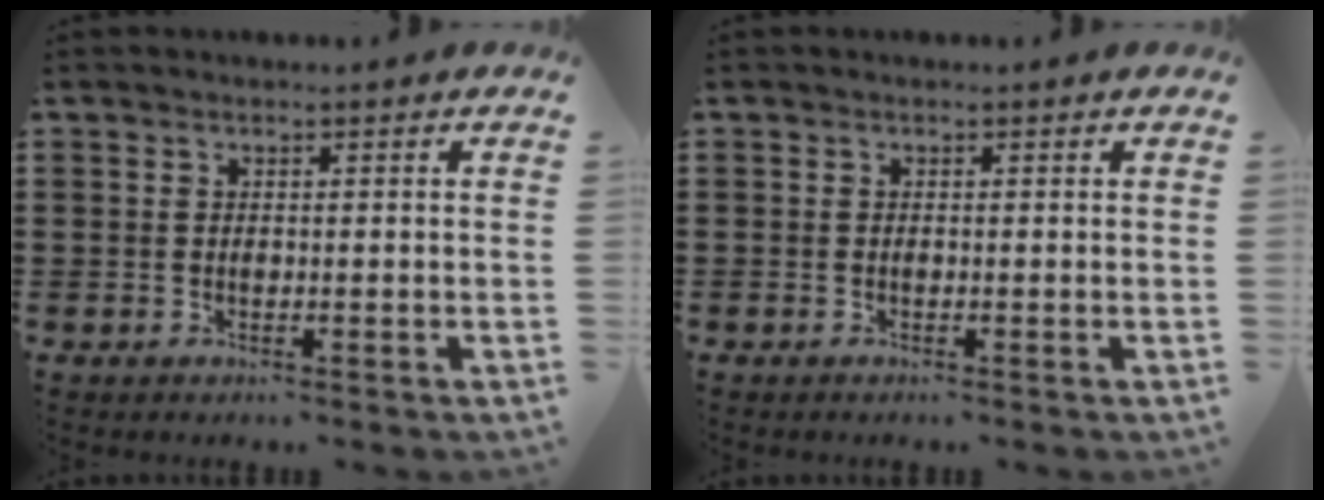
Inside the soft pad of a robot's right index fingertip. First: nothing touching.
{"total": 0.0}